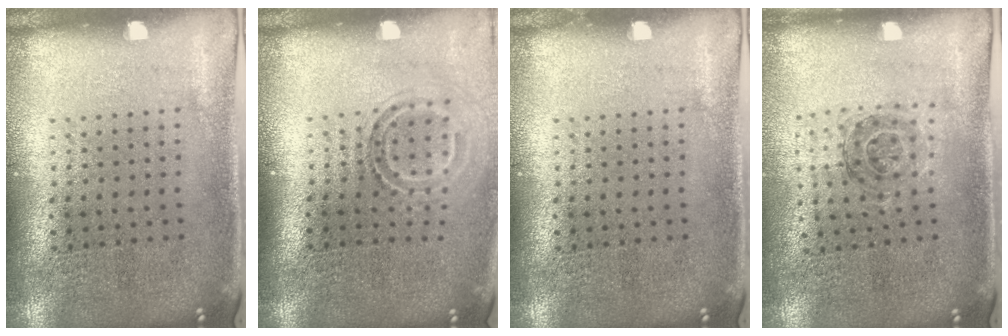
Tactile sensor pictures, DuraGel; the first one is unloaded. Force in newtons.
{"total": 1.7, "press": 1.1, "slide": 1.3}
{"total": 0.0}
{"total": 1.0, "press": 1.0, "slide": 0.1}